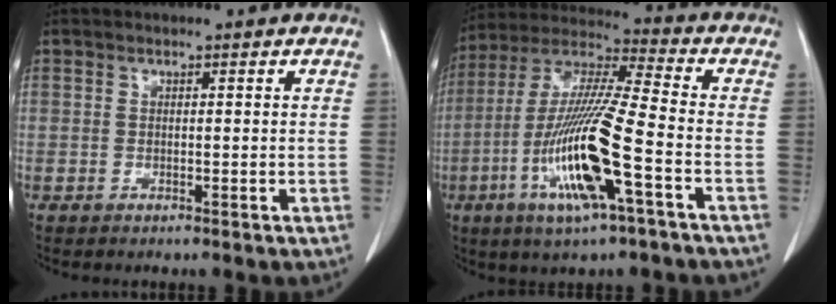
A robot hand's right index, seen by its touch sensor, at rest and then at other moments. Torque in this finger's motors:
{"motor_torque": [2.14, 0.00, 1.02, 0.21]}